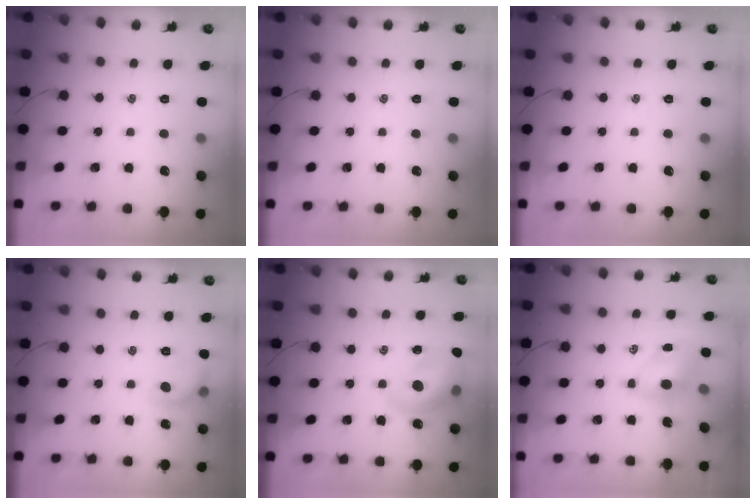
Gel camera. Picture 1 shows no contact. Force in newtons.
{"total": 0.0}
{"total": 0.0}
{"total": 7.9, "press": 7.8, "slide": 1.4}
{"total": 16.2, "press": 15.8, "slide": 3.7}
{"total": 5.5, "press": 5.4, "slide": 0.5}